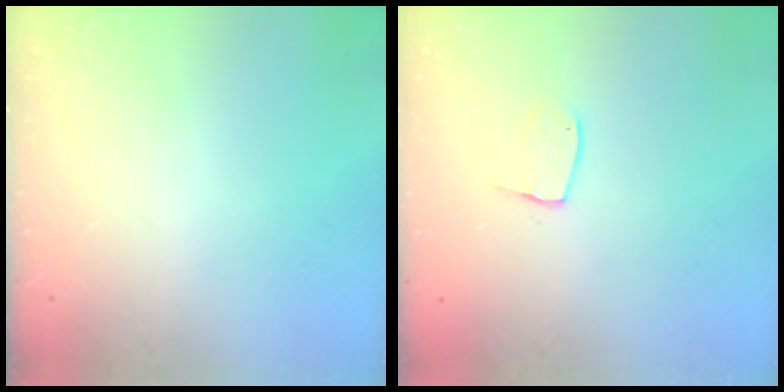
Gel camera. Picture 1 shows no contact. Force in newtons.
{"total": 6.1, "press": 6.1, "slide": 0.3}